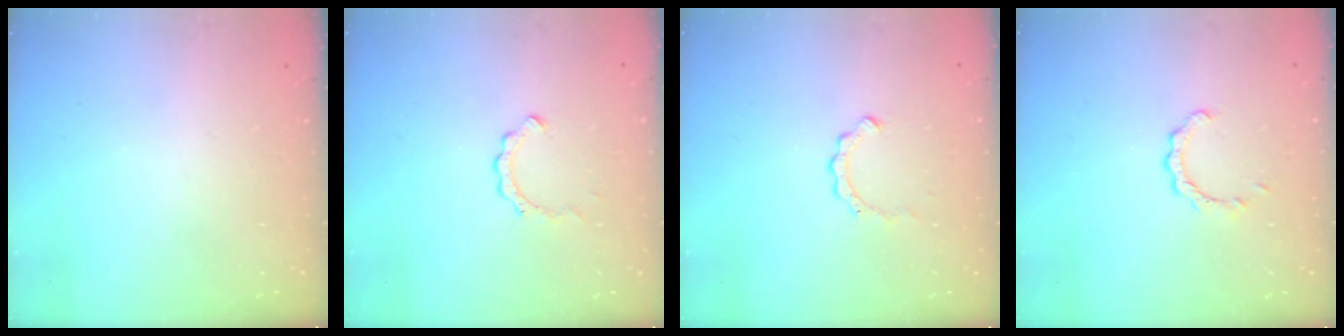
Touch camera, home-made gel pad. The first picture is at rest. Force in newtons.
{"total": 2.4, "press": 2.4, "slide": 0.2}
{"total": 2.6, "press": 2.6, "slide": 0.3}
{"total": 2.8, "press": 2.7, "slide": 0.4}